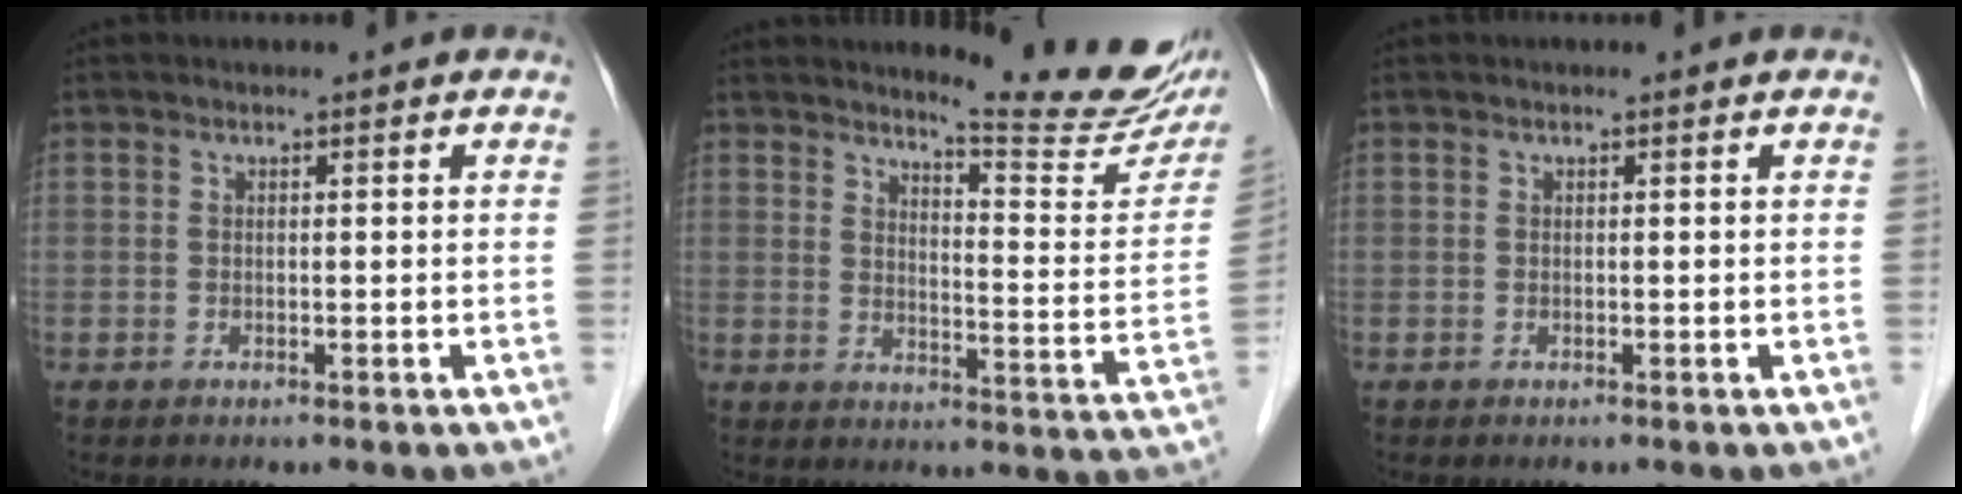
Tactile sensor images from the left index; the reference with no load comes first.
{"total": 15.6, "force": [14.1, 0.9, 6.6], "torque": [-0.083, -0.076, 0.165]}
{"total": 0.0}